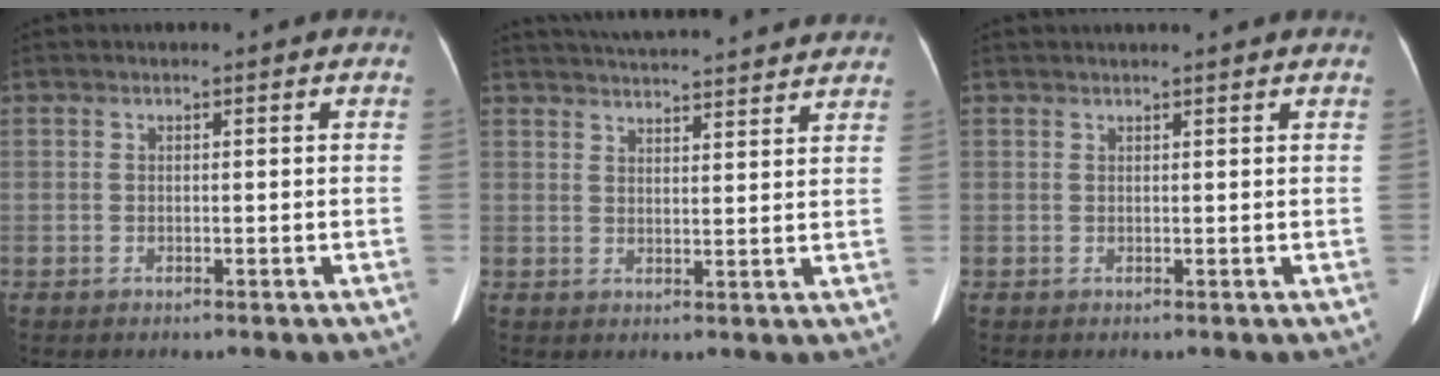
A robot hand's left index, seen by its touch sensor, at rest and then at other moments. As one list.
[{"total": 17.9, "force": [16.8, 1.5, 6.0], "torque": [-0.090, 0.026, 0.222]}, {"total": 3.1, "force": [2.9, -0.4, 1.1], "torque": [-0.012, 0.023, 0.038]}]